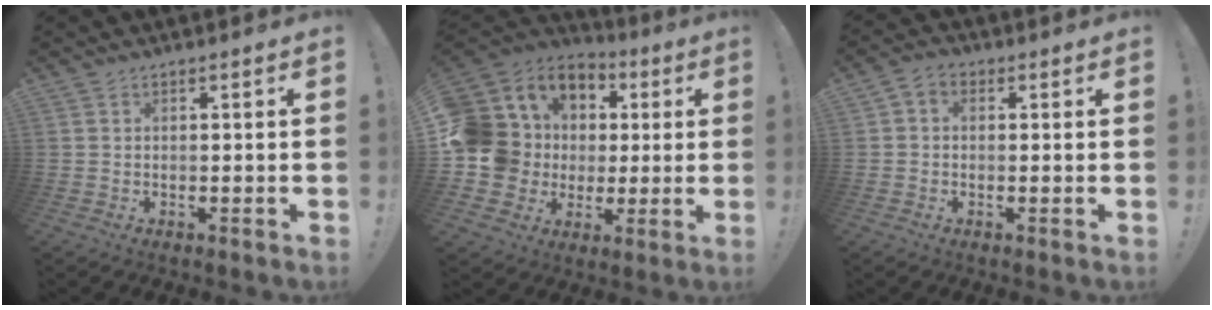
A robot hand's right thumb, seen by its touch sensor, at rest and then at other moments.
{"total": 14.8, "force": [1.7, 13.7, 5.6], "torque": [-0.107, -0.005, 0.065]}
{"total": 2.9, "force": [-0.2, 2.3, 1.8], "torque": [-0.033, 0.007, -0.002]}